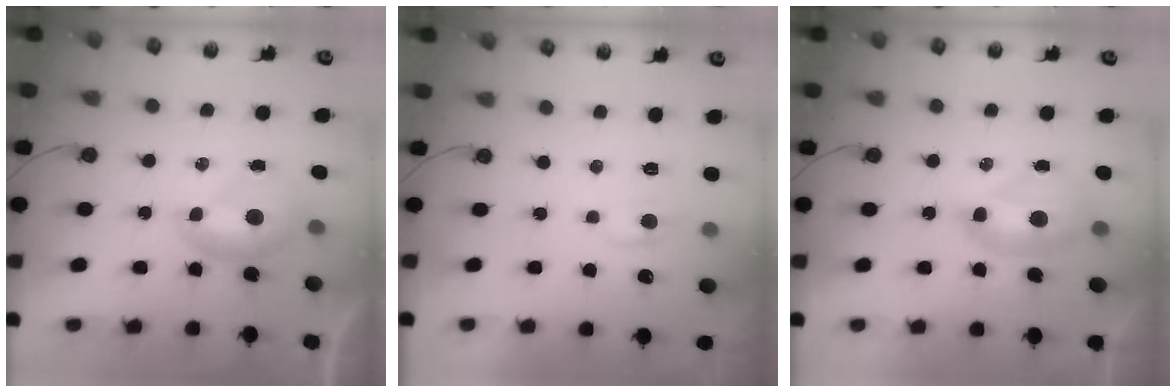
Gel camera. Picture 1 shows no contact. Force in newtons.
{"total": 0.0}
{"total": 2.5, "press": 2.5, "slide": 0.6}